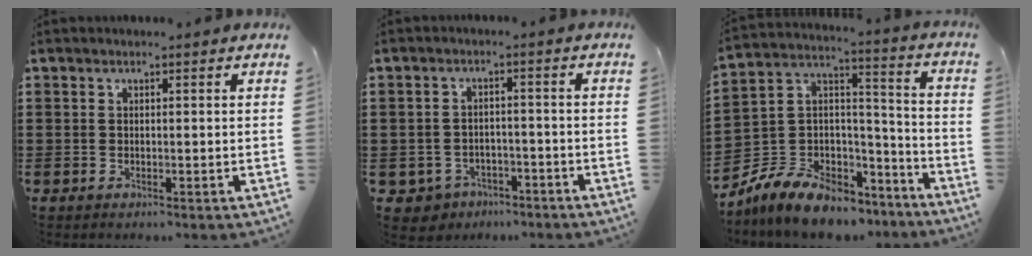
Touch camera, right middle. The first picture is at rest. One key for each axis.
{"total": 3.3, "fx": -2.9, "fy": 1.5, "fz": 0.1, "tx": -0.019, "ty": 0.001, "tz": -0.065}
{"total": 8.6, "fx": -7.1, "fy": 4.1, "fz": 2.7, "tx": -0.078, "ty": 0.006, "tz": -0.142}